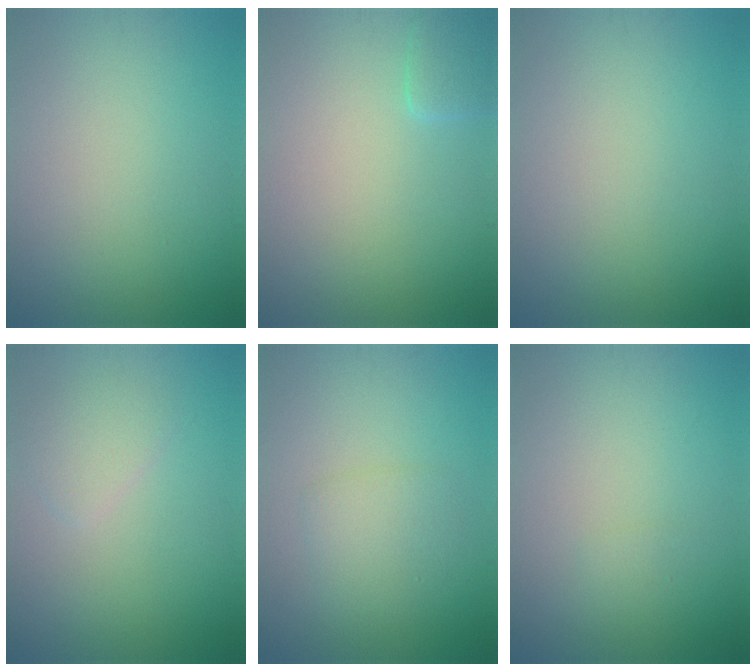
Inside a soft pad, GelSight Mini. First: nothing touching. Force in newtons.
{"total": 1.5, "press": 1.5, "slide": 0.1}
{"total": 0.0}
{"total": 1.8, "press": 1.8, "slide": 0.2}
{"total": 2.4, "press": 2.4, "slide": 0.1}
{"total": 0.5, "press": 0.5, "slide": 0.0}